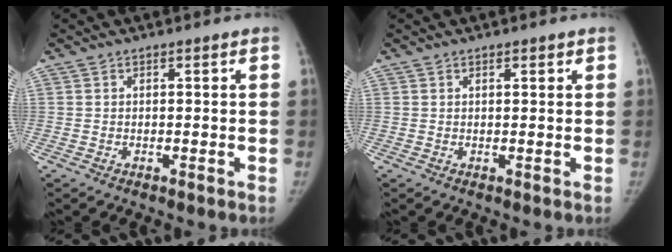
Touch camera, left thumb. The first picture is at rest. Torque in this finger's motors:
{"motor_torque": [-0.37, -0.27, -0.48, 0.05, -0.07]}